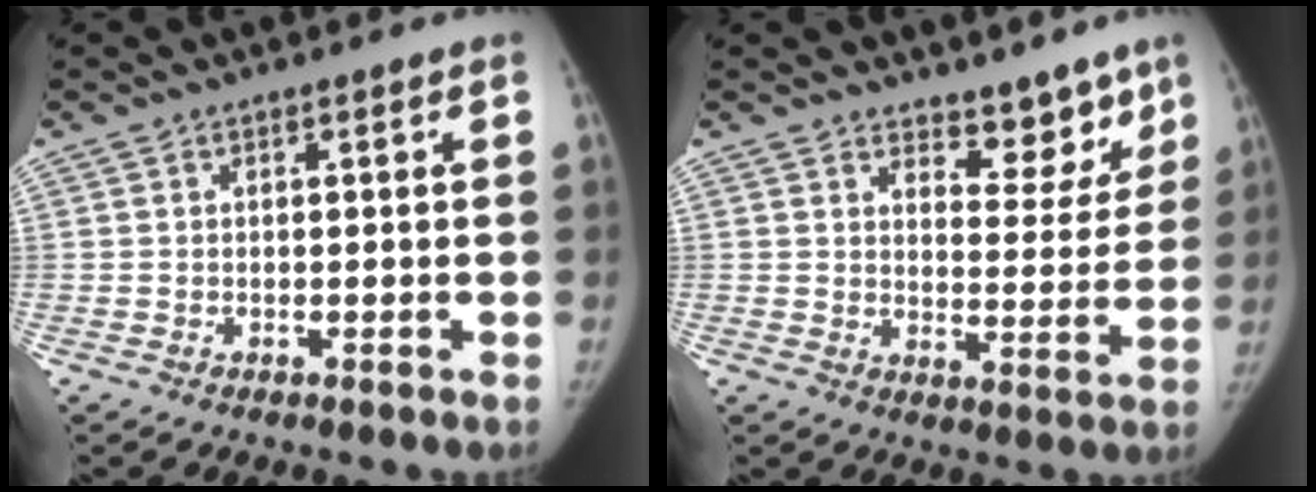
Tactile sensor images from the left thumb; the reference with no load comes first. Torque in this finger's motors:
{"motor_torque": [0.08, 0.09, 0.01, 0.33, -0.01]}